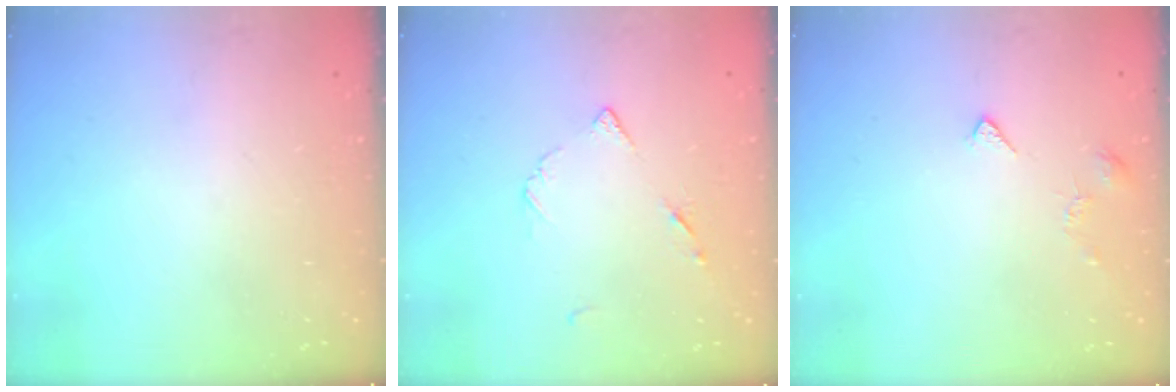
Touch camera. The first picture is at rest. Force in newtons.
{"total": 6.0, "press": 6.0, "slide": 0.7}
{"total": 2.1, "press": 2.0, "slide": 0.4}